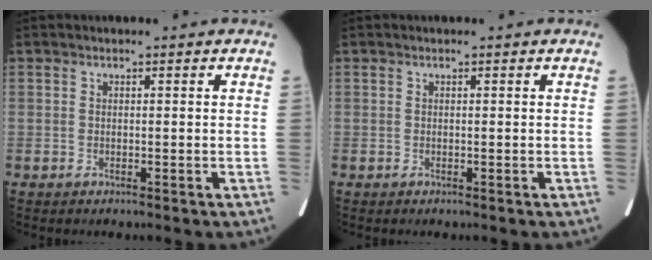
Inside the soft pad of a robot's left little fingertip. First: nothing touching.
{"total": 0.0}